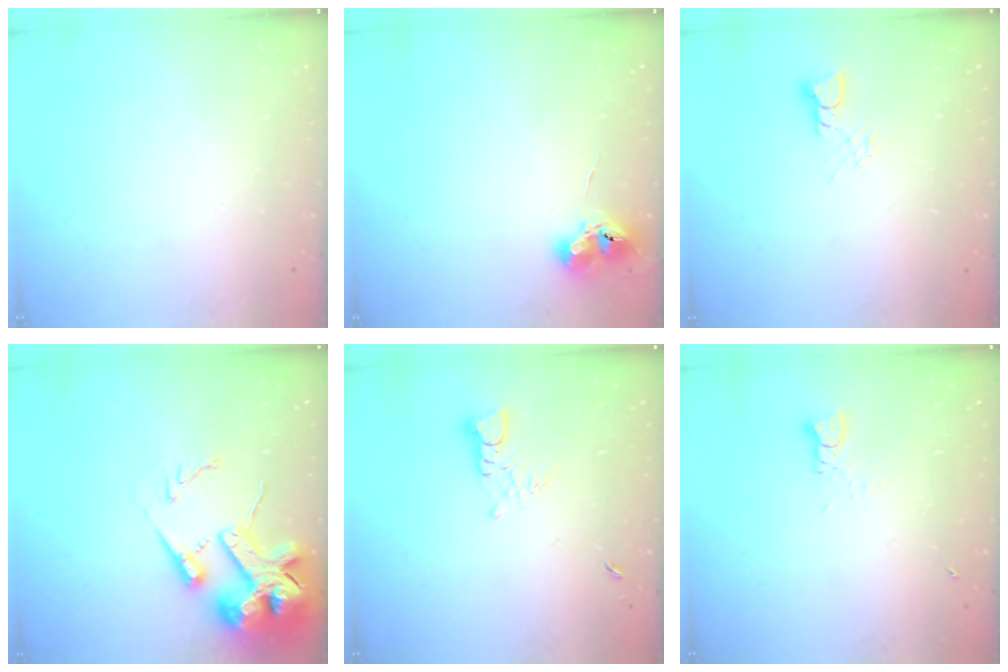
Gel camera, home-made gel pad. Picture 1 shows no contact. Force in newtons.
{"total": 7.7, "press": 7.6, "slide": 1.1}
{"total": 3.7, "press": 3.6, "slide": 0.5}
{"total": 18.5, "press": 18.3, "slide": 2.7}
{"total": 3.2, "press": 3.2, "slide": 0.3}
{"total": 1.4, "press": 1.4, "slide": 0.2}